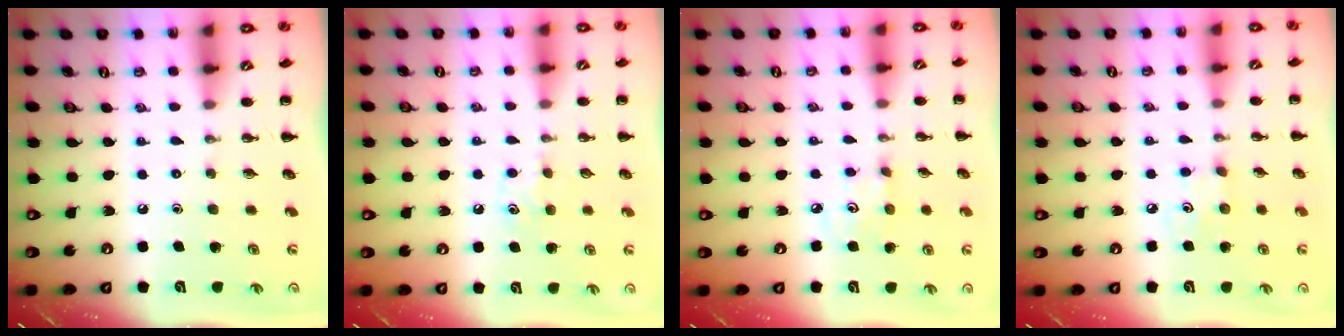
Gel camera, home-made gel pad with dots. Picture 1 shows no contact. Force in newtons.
{"total": 5.0, "press": 4.7, "slide": 1.7}
{"total": 3.2, "press": 3.1, "slide": 0.9}
{"total": 3.7, "press": 3.6, "slide": 0.8}